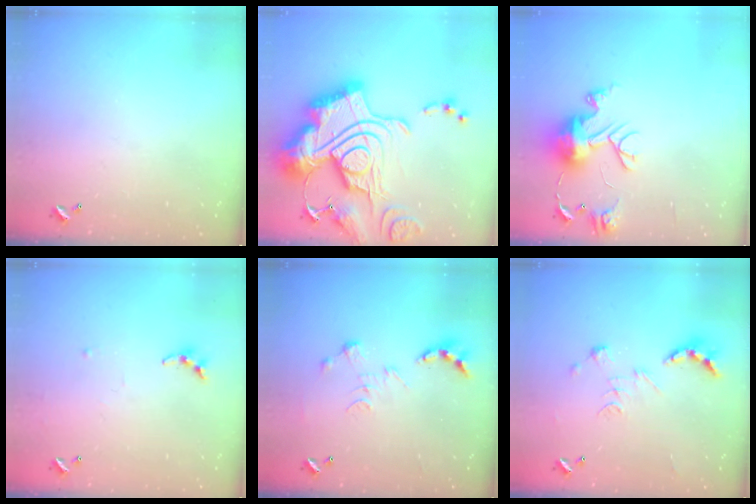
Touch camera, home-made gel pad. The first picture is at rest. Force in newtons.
{"total": 3.6, "press": 2.8, "slide": 2.2}
{"total": 11.3, "press": 11.3, "slide": 0.9}
{"total": 5.5, "press": 5.5, "slide": 0.3}
{"total": 0.0}
{"total": 2.6, "press": 1.9, "slide": 1.8}